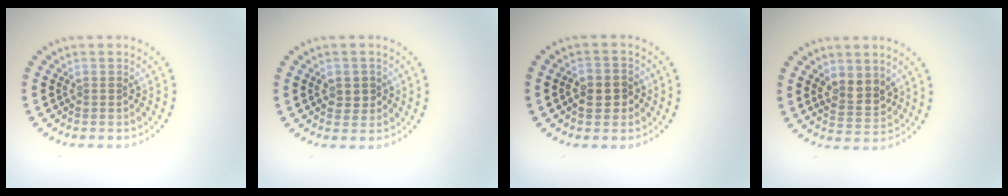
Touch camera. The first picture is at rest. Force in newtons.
{"total": 1.5, "press": 1.5, "slide": 0.2}
{"total": 2.8, "press": 2.8, "slide": 0.6}
{"total": 2.8, "press": 2.7, "slide": 0.9}